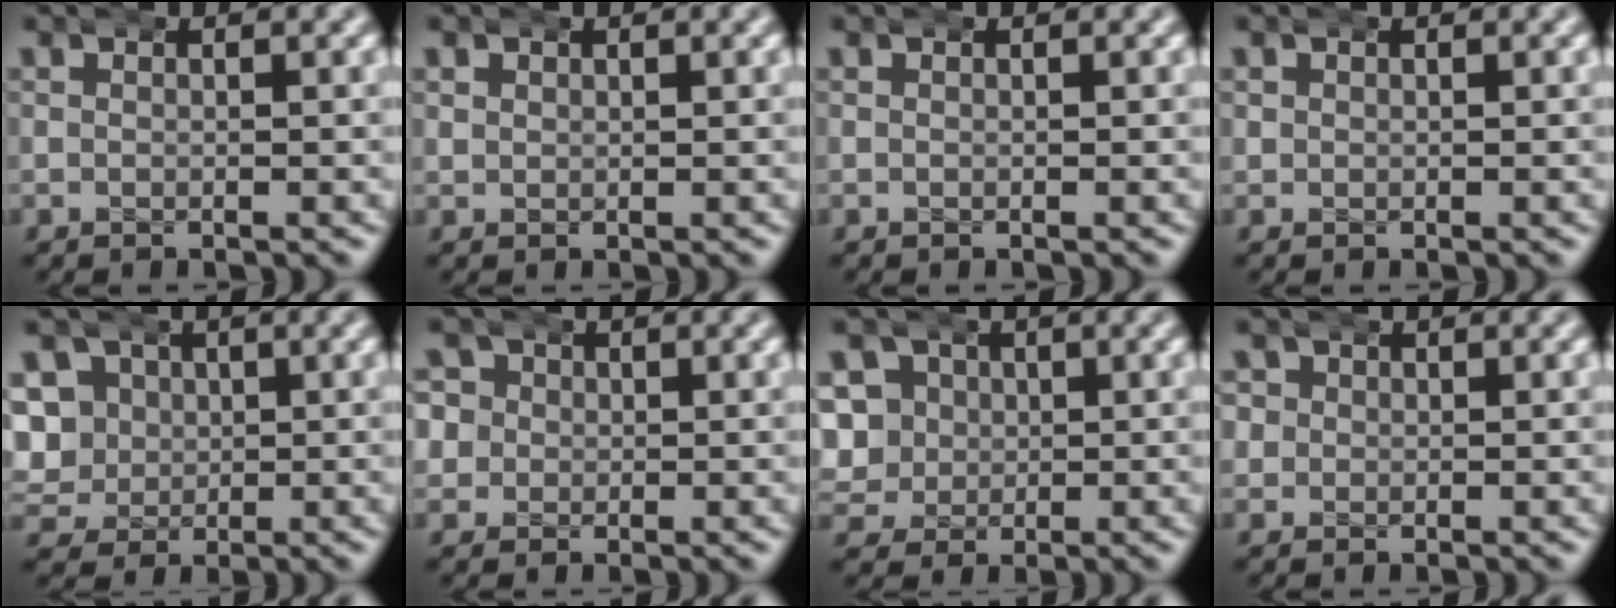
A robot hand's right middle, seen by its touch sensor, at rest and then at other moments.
{"total": 0.9, "force": [0.5, 0.7, 0.1], "torque": [-0.004, -0.001, 0.012]}
{"total": 0.0}
{"total": 0.6, "force": [0.3, 0.5, 0.0], "torque": [-0.004, 0.001, 0.007]}
{"total": 11.0, "force": [1.1, 10.2, 4.2], "torque": [-0.127, -0.022, 0.010]}
{"total": 5.5, "force": [0.9, 5.1, 2.0], "torque": [-0.056, -0.004, 0.008]}
{"total": 10.1, "force": [0.5, 9.4, 3.8], "torque": [-0.115, -0.026, 0.003]}
{"total": 2.4, "force": [0.4, 2.3, 0.7], "torque": [-0.025, -0.002, 0.005]}